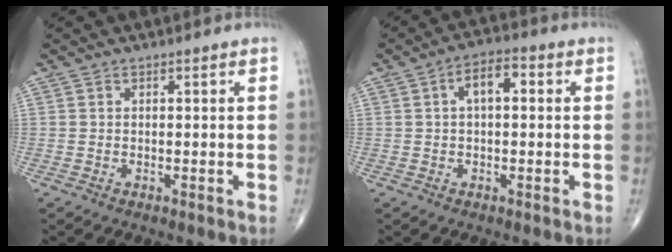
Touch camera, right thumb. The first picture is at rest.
{"total": 5.7, "force": [1.0, 2.8, 4.8], "torque": [-0.073, 0.021, 0.008]}